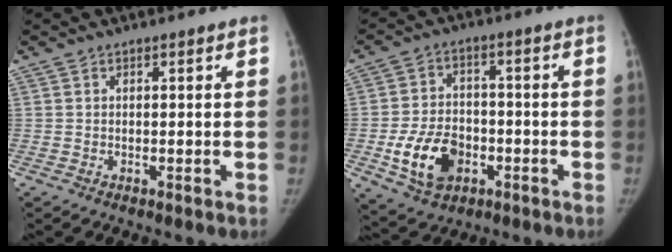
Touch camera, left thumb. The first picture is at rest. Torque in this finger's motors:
{"motor_torque": [-0.11, 0.91, 0.45, -0.36, 0.19]}